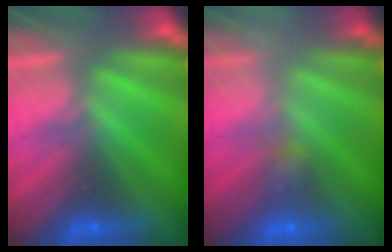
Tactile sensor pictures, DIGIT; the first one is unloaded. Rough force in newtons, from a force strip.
{"total": 2.2}